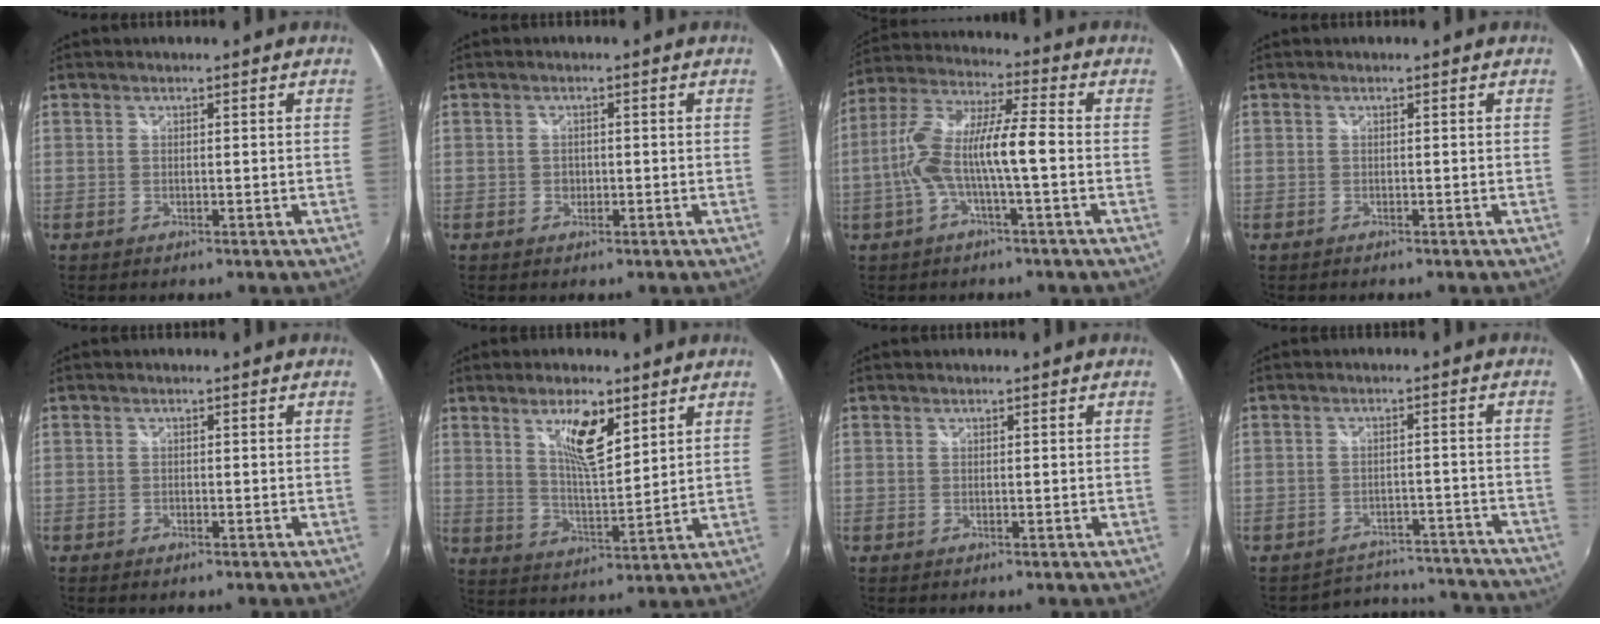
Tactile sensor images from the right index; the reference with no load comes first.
{"total": 1.3, "force": [-0.4, 1.2, 0.3], "torque": [-0.006, 0.003, -0.002]}
{"total": 11.5, "force": [-2.4, 1.6, 11.1], "torque": [-0.219, 0.011, -0.041]}
{"total": 0.0}
{"total": 0.9, "force": [-0.7, 0.4, 0.4], "torque": [-0.010, -0.004, -0.017]}
{"total": 8.7, "force": [4.9, 2.4, 6.8], "torque": [-0.115, 0.000, 0.090]}
{"total": 0.0}
{"total": 15.1, "force": [-14.4, 4.0, 2.2], "torque": [-0.044, 0.031, -0.177]}